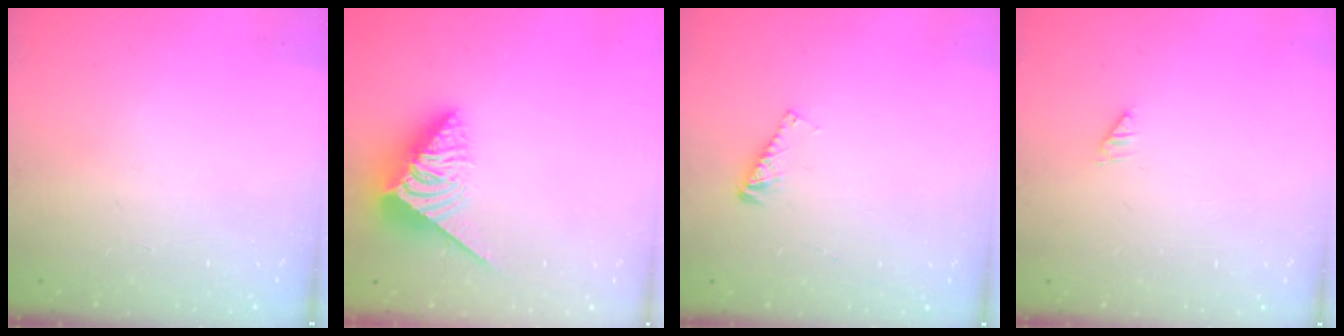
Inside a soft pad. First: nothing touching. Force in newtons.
{"total": 9.2, "press": 9.2, "slide": 0.5}
{"total": 3.6, "press": 3.6, "slide": 0.3}
{"total": 0.0}